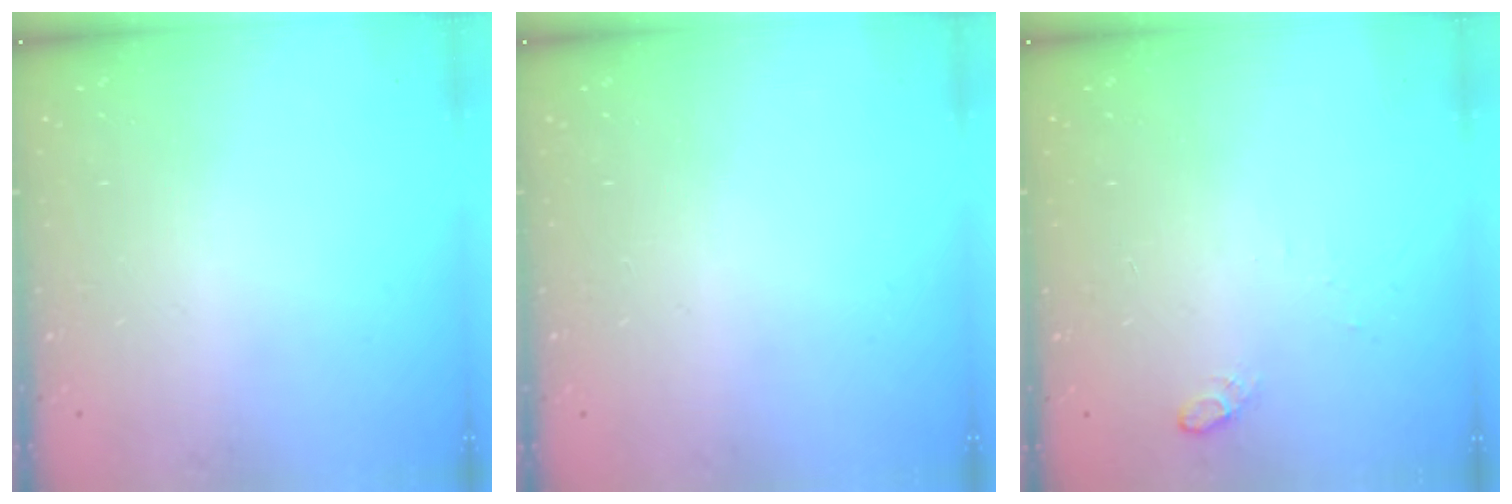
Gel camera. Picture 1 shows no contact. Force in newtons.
{"total": 0.0}
{"total": 6.2, "press": 4.6, "slide": 4.1}